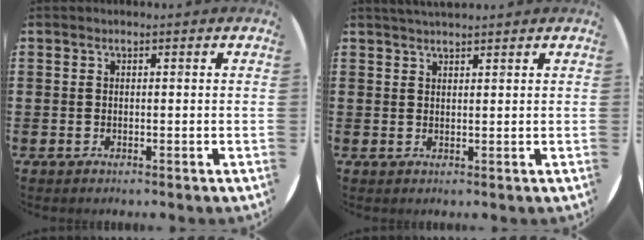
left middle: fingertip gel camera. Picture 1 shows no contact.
{"total": 1.6, "force": [1.6, 0.1, 0.3], "torque": [-0.007, 0.003, 0.030]}